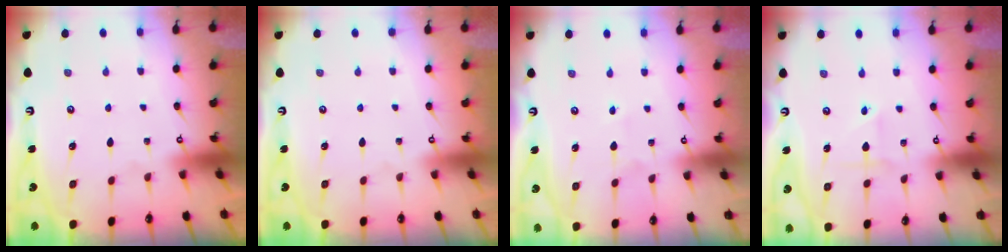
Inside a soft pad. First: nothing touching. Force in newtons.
{"total": 0.0}
{"total": 1.9, "press": 1.9, "slide": 0.5}
{"total": 2.1, "press": 1.8, "slide": 1.1}